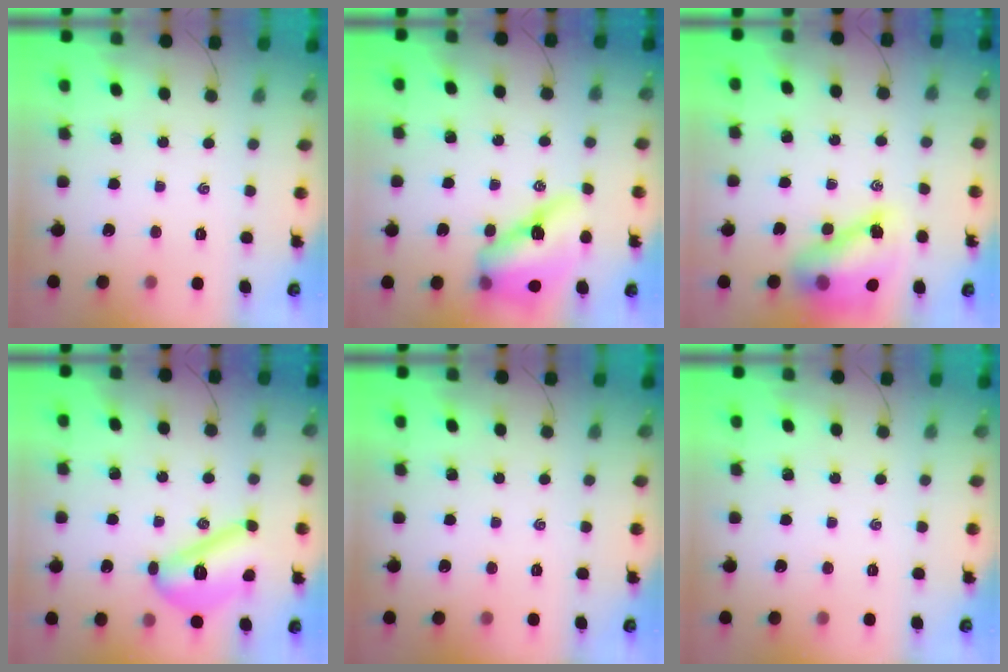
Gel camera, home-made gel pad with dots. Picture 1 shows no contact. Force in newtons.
{"total": 14.5, "press": 13.8, "slide": 4.3}
{"total": 12.6, "press": 12.1, "slide": 3.6}
{"total": 13.4, "press": 13.4, "slide": 1.2}
{"total": 0.0}
{"total": 0.0}